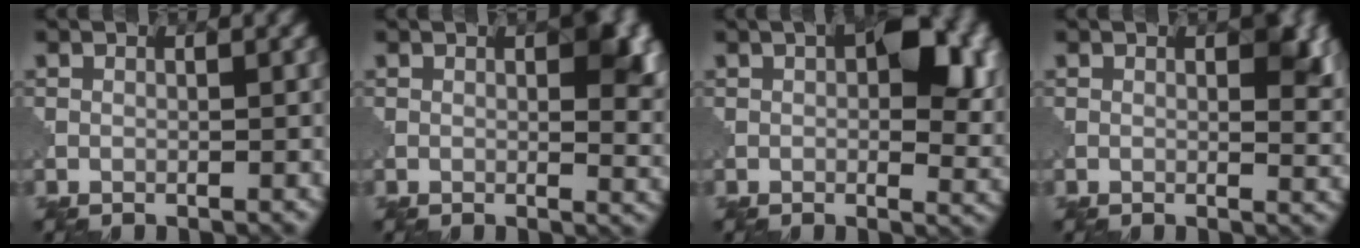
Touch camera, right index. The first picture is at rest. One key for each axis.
{"total": 5.5, "fx": 1.3, "fy": 2.4, "fz": 4.8, "tx": -0.045, "ty": -0.004, "tz": 0.019}
{"total": 8.6, "fx": 1.9, "fy": 4.5, "fz": 7.0, "tx": -0.084, "ty": -0.002, "tz": 0.027}
{"total": 3.9, "fx": 1.1, "fy": 1.7, "fz": 3.4, "tx": -0.035, "ty": -0.006, "tz": 0.016}